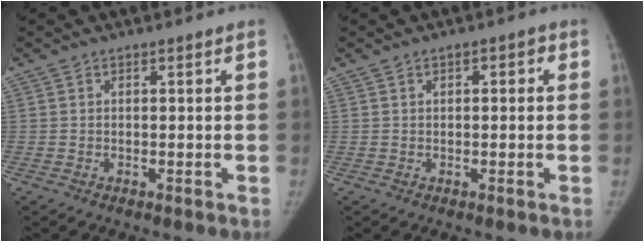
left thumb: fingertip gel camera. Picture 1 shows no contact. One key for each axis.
{"total": 1.8, "fx": 0.4, "fy": 1.0, "fz": 1.5, "tx": -0.012, "ty": 0.008, "tz": 0.002}